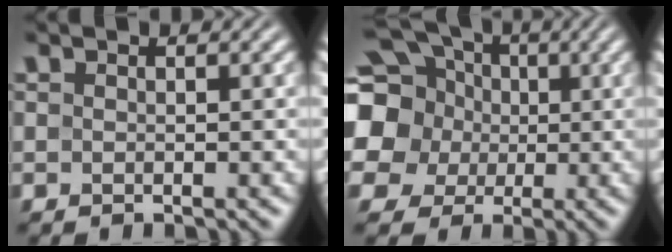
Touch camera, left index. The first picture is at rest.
{"total": 16.2, "force": [2.5, 14.5, 6.7], "torque": [-0.177, 0.014, 0.007]}